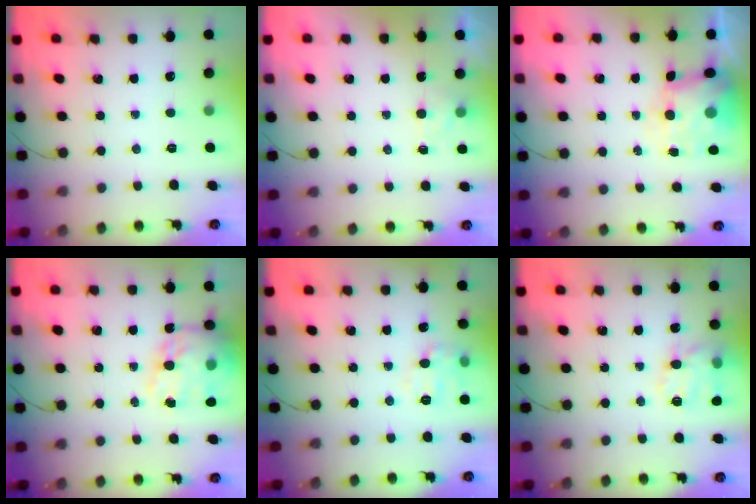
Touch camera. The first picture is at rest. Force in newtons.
{"total": 1.3, "press": 0.7, "slide": 1.0}
{"total": 6.6, "press": 6.4, "slide": 1.8}
{"total": 19.3, "press": 18.8, "slide": 4.4}
{"total": 7.6, "press": 7.5, "slide": 0.6}
{"total": 15.8, "press": 15.7, "slide": 2.2}